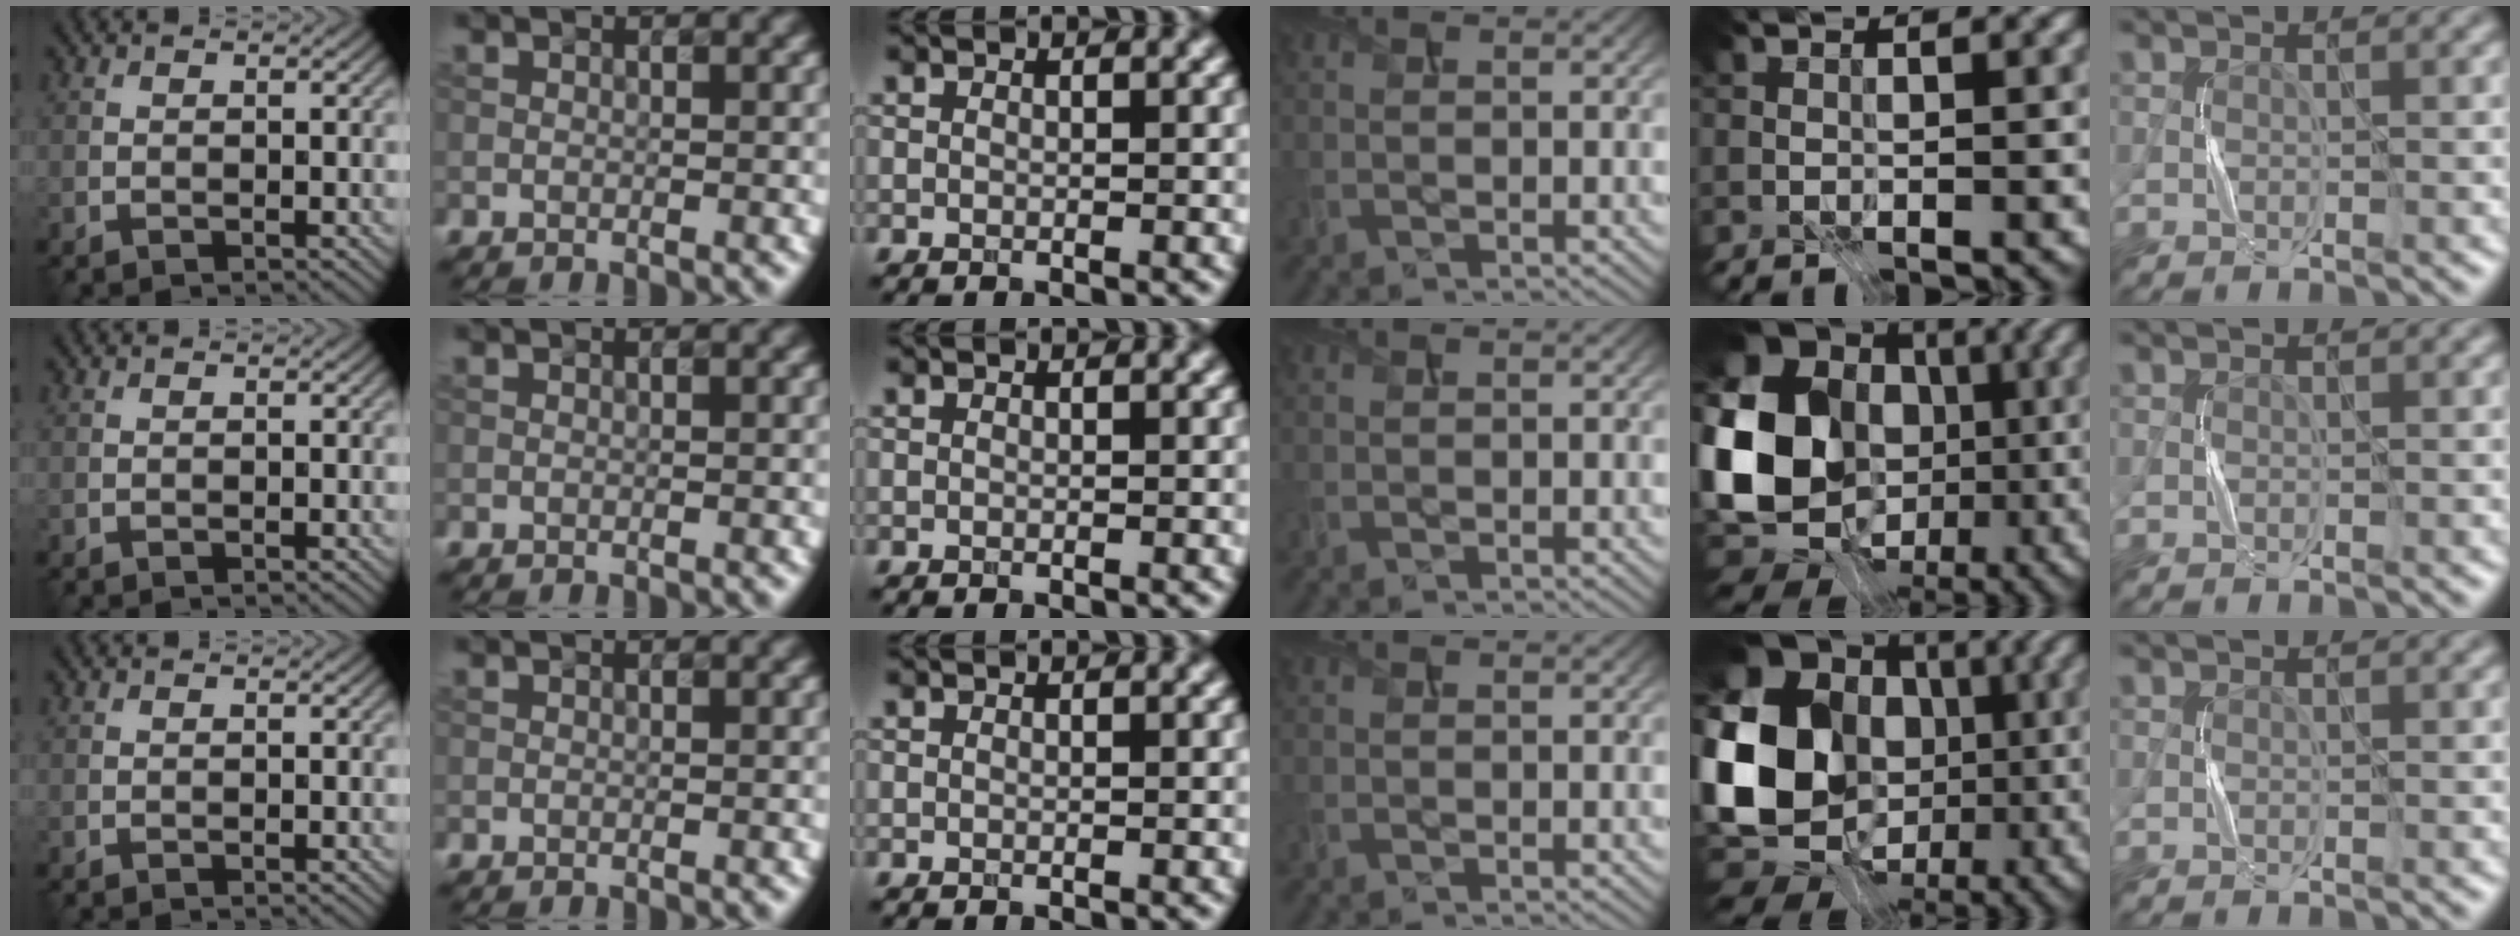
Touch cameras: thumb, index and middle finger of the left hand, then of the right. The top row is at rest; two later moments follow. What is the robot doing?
{"motion": "press", "object": "calculator"}